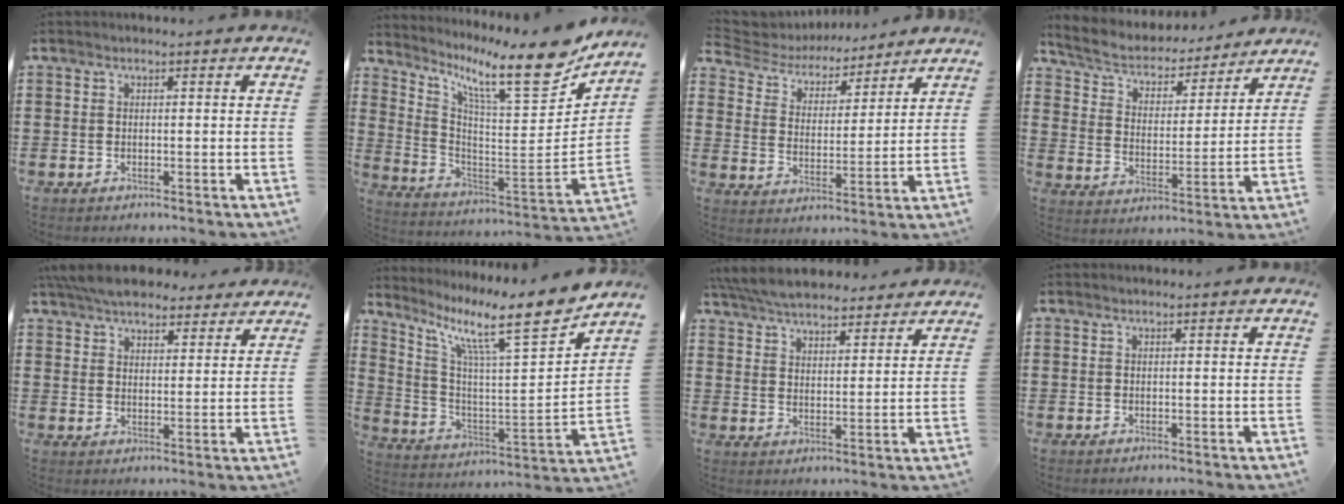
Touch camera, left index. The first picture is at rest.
{"total": 12.7, "force": [9.5, 2.0, 8.2], "torque": [-0.153, -0.072, 0.151]}
{"total": 5.2, "force": [5.0, 1.2, 0.7], "torque": [-0.043, -0.030, 0.084]}
{"total": 4.9, "force": [4.7, 1.1, 1.0], "torque": [-0.046, -0.033, 0.076]}
{"total": 7.1, "force": [6.4, 2.1, 2.2], "torque": [-0.062, -0.011, 0.123]}
{"total": 12.2, "force": [9.1, 1.2, 8.1], "torque": [-0.169, -0.062, 0.137]}
{"total": 6.1, "force": [5.8, 1.0, 1.4], "torque": [-0.050, -0.017, 0.108]}
{"total": 0.0}